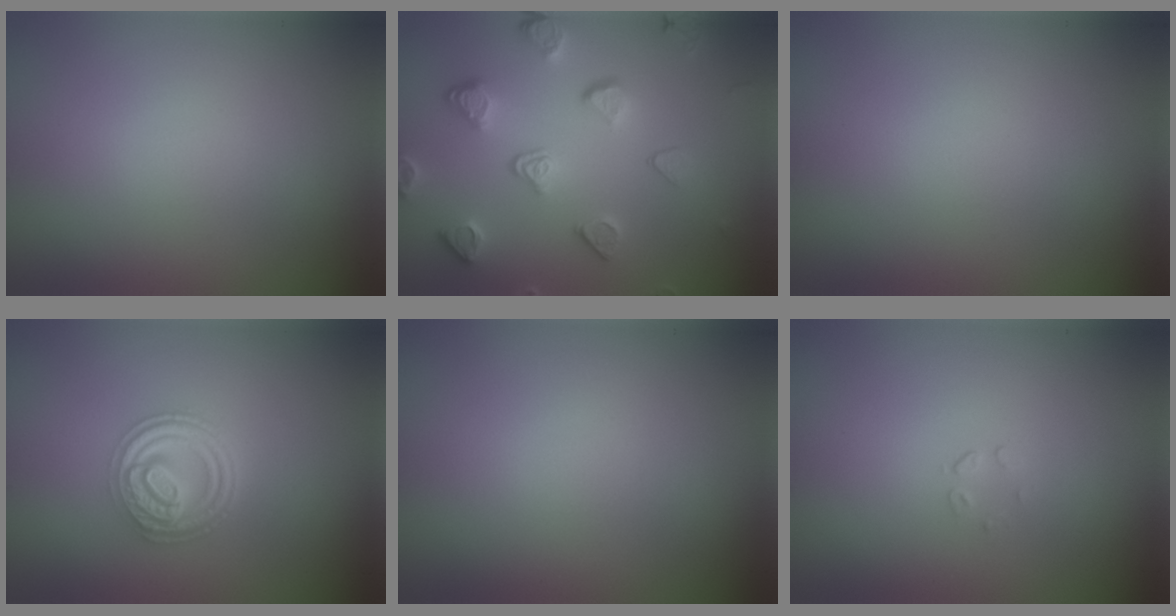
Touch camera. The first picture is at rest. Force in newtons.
{"total": 4.9, "press": 3.7, "slide": 3.2}
{"total": 0.0}
{"total": 4.6, "press": 3.7, "slide": 2.7}
{"total": 0.0}
{"total": 0.5, "press": 0.2, "slide": 0.5}